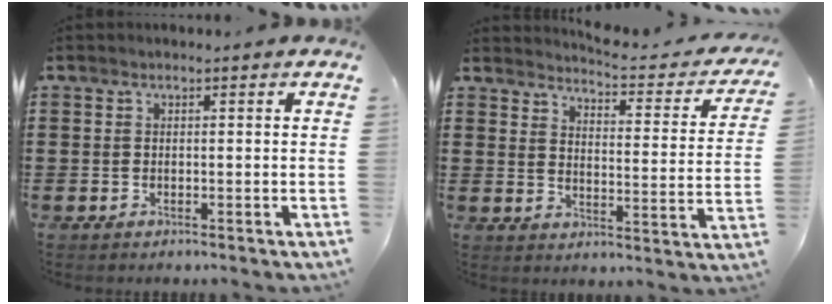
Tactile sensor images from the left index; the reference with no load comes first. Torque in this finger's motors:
{"motor_torque": [1.71, -0.42, 0.22, 0.02]}